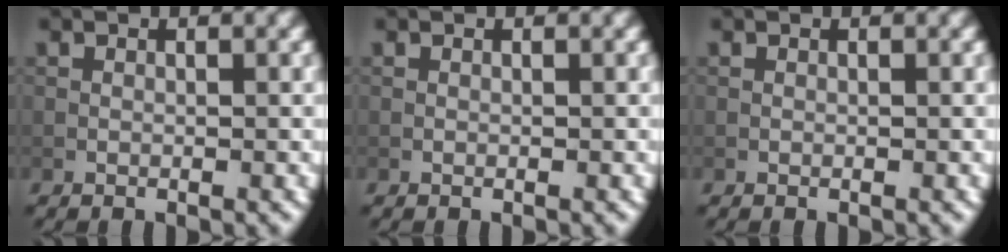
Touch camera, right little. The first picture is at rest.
{"total": 0.0}
{"total": 0.0}